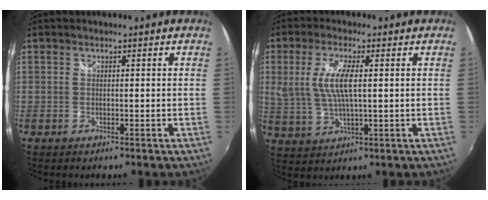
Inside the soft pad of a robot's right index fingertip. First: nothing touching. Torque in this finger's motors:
{"motor_torque": [0.32, -0.08, 0.21, 0.13]}